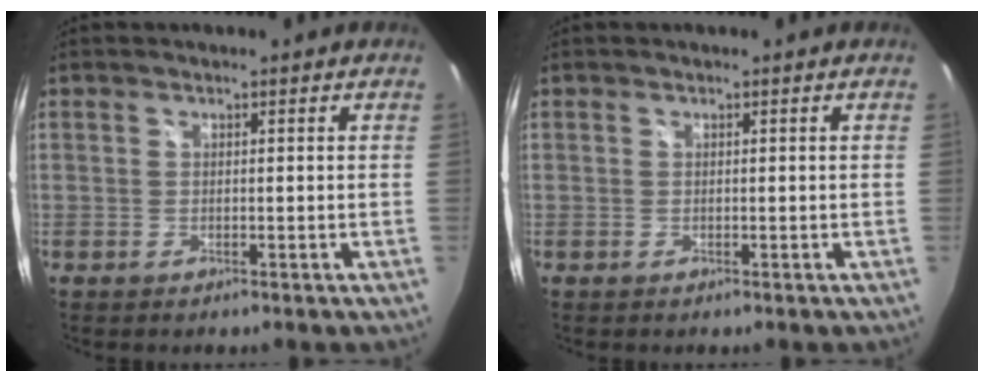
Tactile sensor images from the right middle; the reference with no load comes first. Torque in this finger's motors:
{"motor_torque": [0.09, 0.09, 0.00, 0.00]}